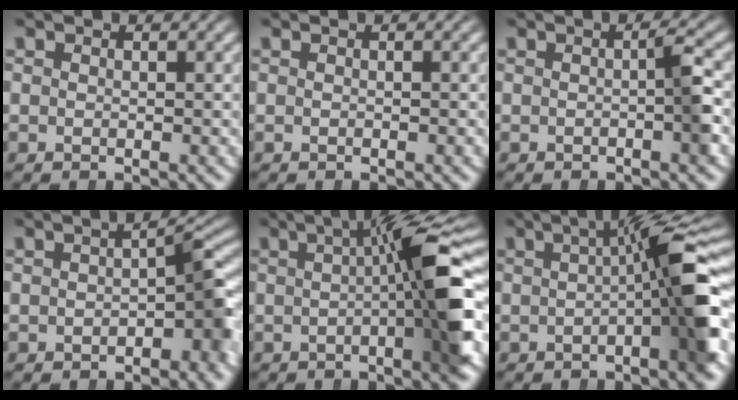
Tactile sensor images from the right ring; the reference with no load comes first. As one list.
[{"total": 0.0}, {"total": 2.2, "force": [-0.4, -0.1, 2.2], "torque": [-0.026, 0.006, -0.009]}, {"total": 3.6, "force": [-1.1, 0.9, 3.3], "torque": [-0.040, 0.003, -0.015]}, {"total": 9.1, "force": [0.1, 1.1, 9.0], "torque": [-0.133, 0.018, -0.002]}, {"total": 8.1, "force": [-0.1, 1.1, 8.0], "torque": [-0.122, 0.017, -0.005]}]